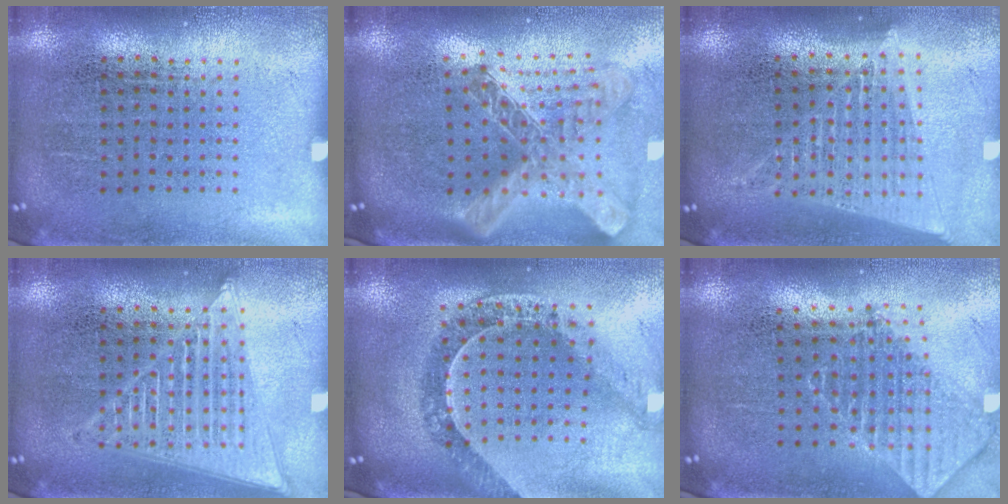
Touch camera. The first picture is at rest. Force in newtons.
{"total": 2.9, "press": 2.0, "slide": 2.0}
{"total": 1.6, "press": 1.4, "slide": 0.7}
{"total": 1.9, "press": 1.9, "slide": 0.1}
{"total": 1.1, "press": 1.1, "slide": 0.3}
{"total": 2.0, "press": 1.6, "slide": 1.3}